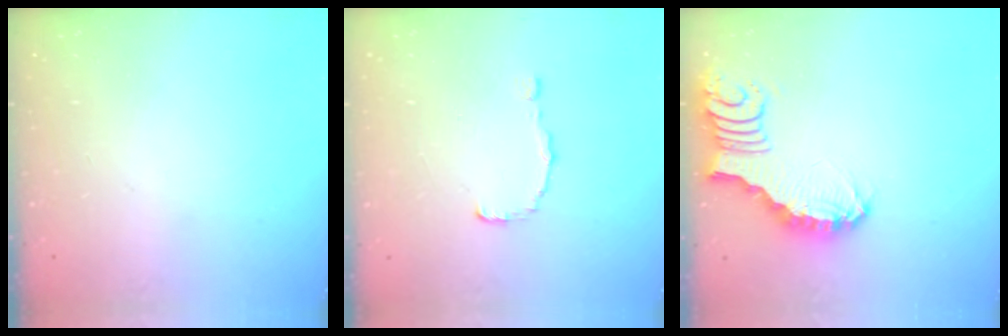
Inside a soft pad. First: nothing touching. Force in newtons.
{"total": 0.7, "press": 0.7, "slide": 0.0}
{"total": 3.7, "press": 3.6, "slide": 0.6}